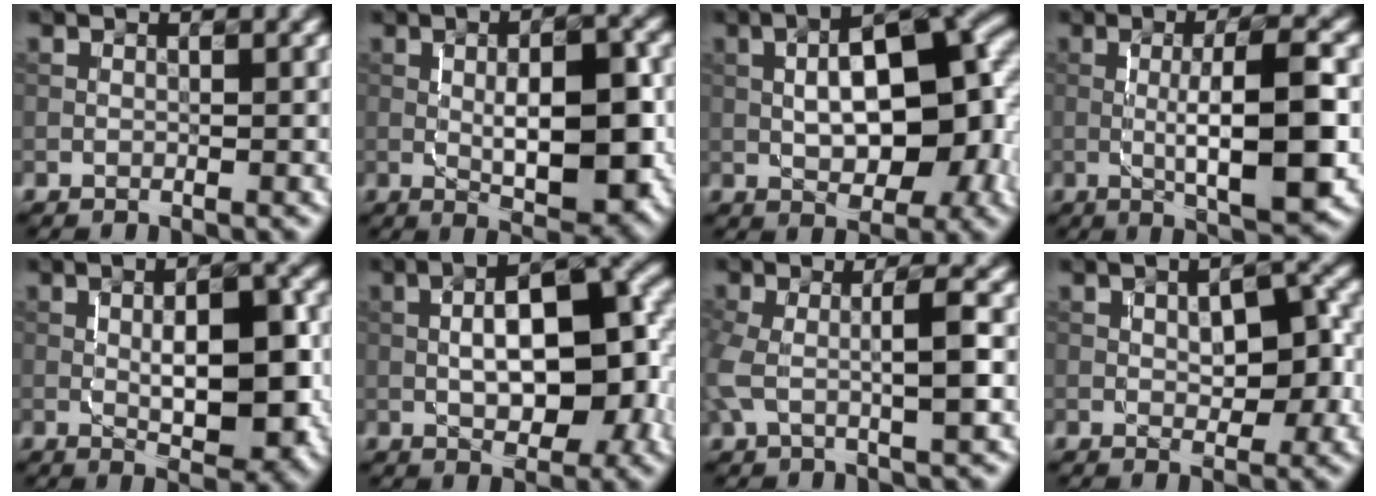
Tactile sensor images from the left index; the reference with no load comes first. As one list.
[{"total": 8.0, "force": [-0.5, 2.6, 7.5], "torque": [-0.104, 0.003, -0.005]}, {"total": 10.9, "force": [0.1, 4.8, 9.7], "torque": [-0.141, 0.013, 0.002]}, {"total": 8.7, "force": [-0.8, 1.9, 8.4], "torque": [-0.123, 0.005, -0.014]}, {"total": 7.5, "force": [-0.2, 2.7, 7.0], "torque": [-0.095, 0.003, 0.000]}, {"total": 9.6, "force": [-0.2, 4.1, 8.7], "torque": [-0.126, 0.014, -0.005]}, {"total": 4.8, "force": [-0.2, 1.5, 4.6], "torque": [-0.101, 0.002, -0.007]}, {"total": 4.8, "force": [0.1, 2.3, 4.2], "torque": [-0.060, 0.004, 0.004]}]